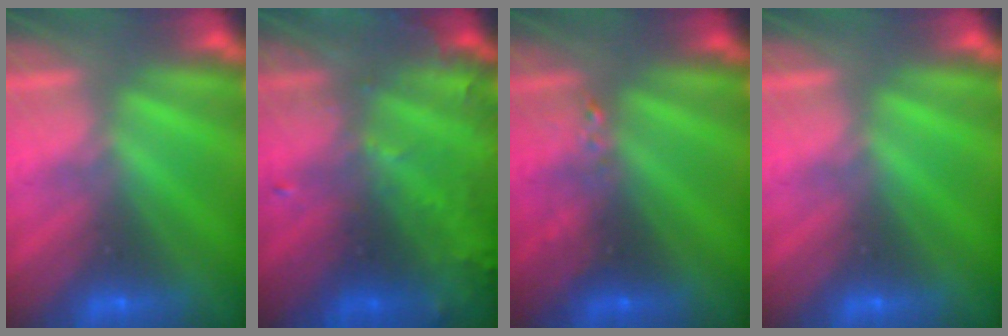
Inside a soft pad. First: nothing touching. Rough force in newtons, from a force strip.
{"total": 6.8}
{"total": 2.5}
{"total": 0.0}